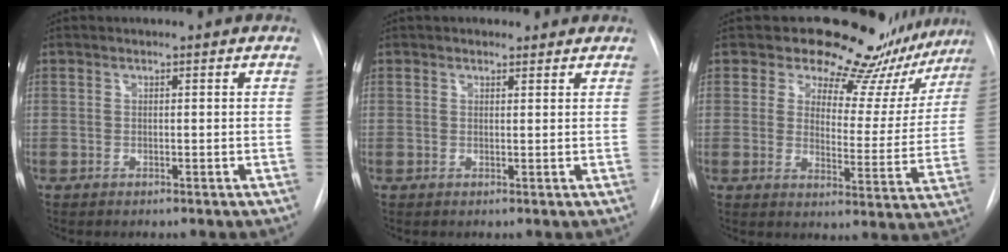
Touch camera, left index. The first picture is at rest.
{"total": 1.5, "force": [1.2, 0.9, 0.2], "torque": [-0.003, 0.009, 0.014]}
{"total": 17.7, "force": [16.1, 6.4, 3.5], "torque": [-0.019, -0.055, 0.172]}